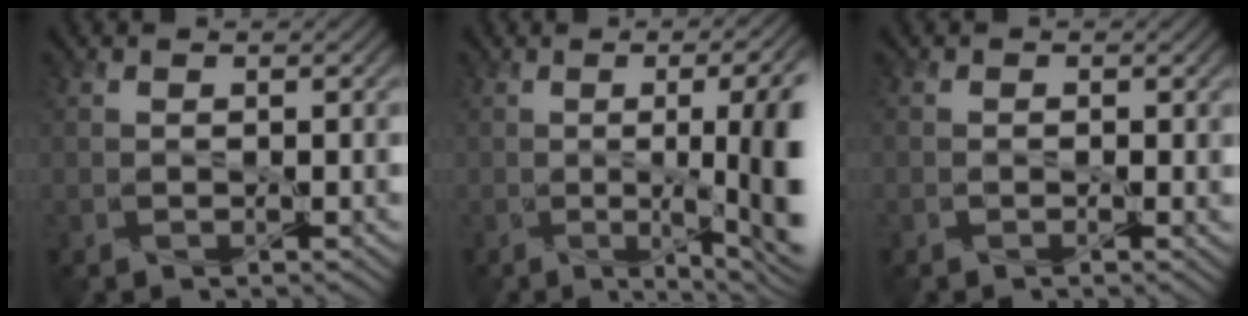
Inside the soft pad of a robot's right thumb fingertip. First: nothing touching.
{"total": 13.9, "force": [-1.9, 4.5, 13.1], "torque": [-0.135, 0.011, -0.032]}
{"total": 1.3, "force": [-0.1, 0.9, 0.9], "torque": [-0.015, 0.001, -0.006]}